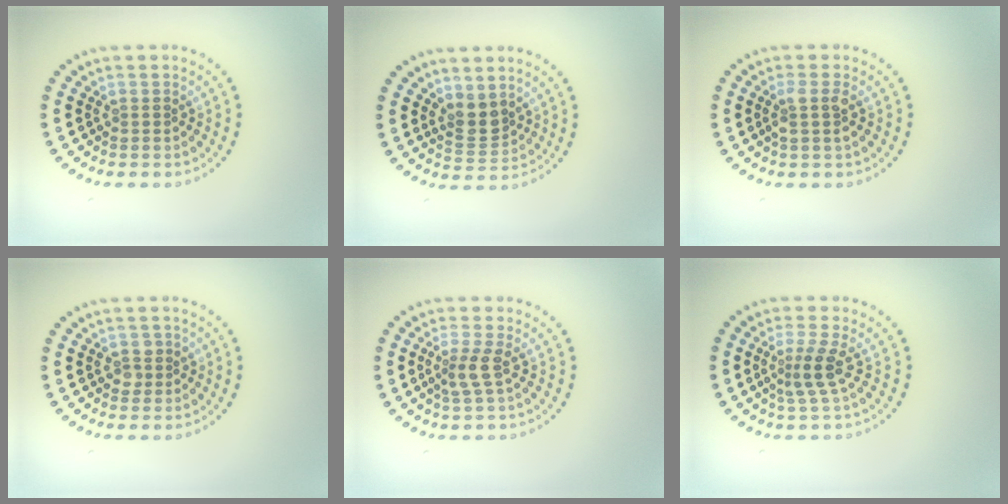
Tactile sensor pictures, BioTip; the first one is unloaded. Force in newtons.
{"total": 2.2, "press": 1.8, "slide": 1.3}
{"total": 1.8, "press": 1.5, "slide": 0.9}
{"total": 1.1, "press": 1.1, "slide": 0.3}
{"total": 2.0, "press": 1.6, "slide": 1.3}
{"total": 2.4, "press": 1.8, "slide": 1.6}